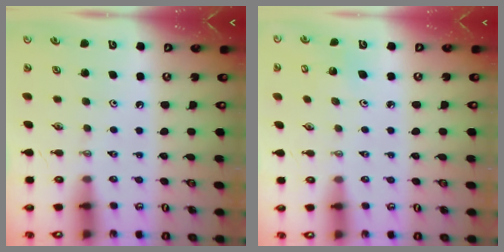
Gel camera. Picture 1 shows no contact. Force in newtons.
{"total": 3.4, "press": 3.2, "slide": 1.1}